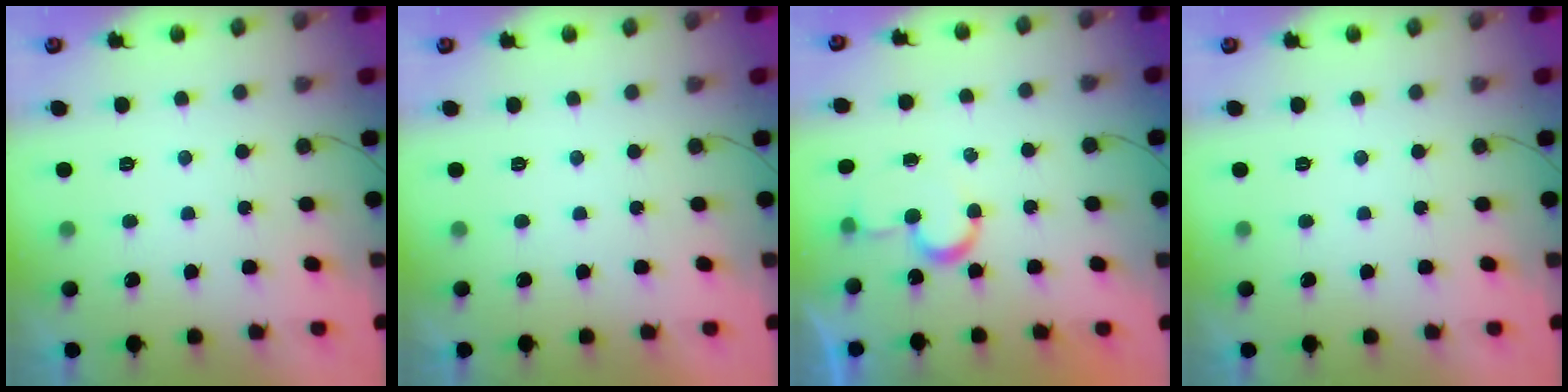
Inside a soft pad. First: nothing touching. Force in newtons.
{"total": 1.8, "press": 1.8, "slide": 0.0}
{"total": 5.3, "press": 5.3, "slide": 0.4}
{"total": 0.0}